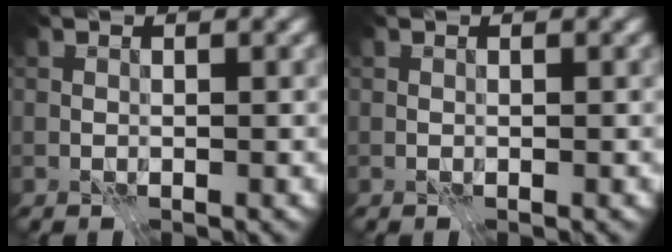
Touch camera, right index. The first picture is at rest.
{"total": 0.0}